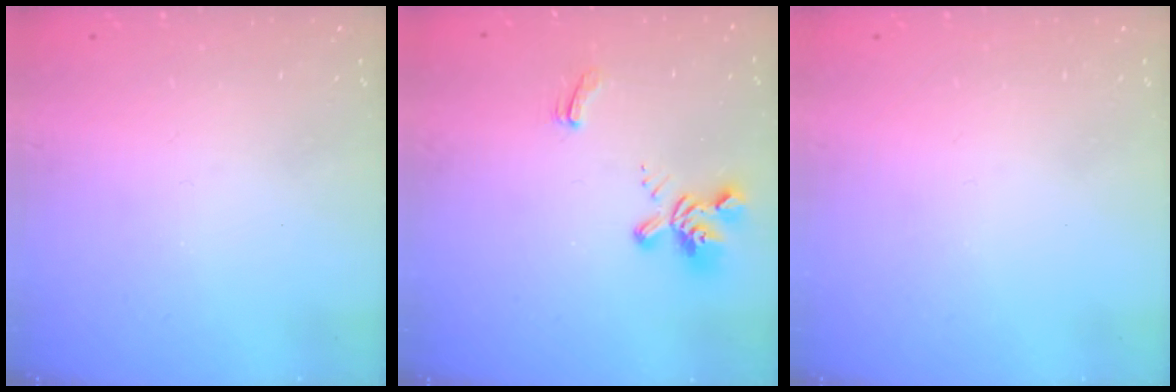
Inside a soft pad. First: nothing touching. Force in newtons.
{"total": 2.4, "press": 2.1, "slide": 1.2}
{"total": 0.0}